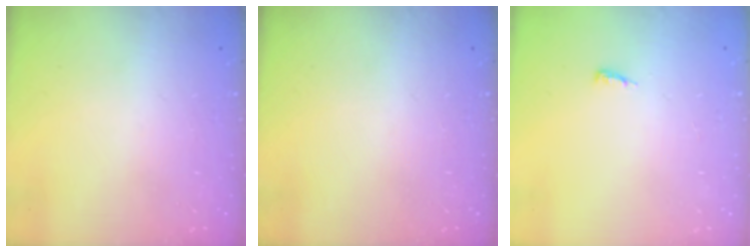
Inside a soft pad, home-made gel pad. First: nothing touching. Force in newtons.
{"total": 0.0}
{"total": 4.6, "press": 4.5, "slide": 0.9}